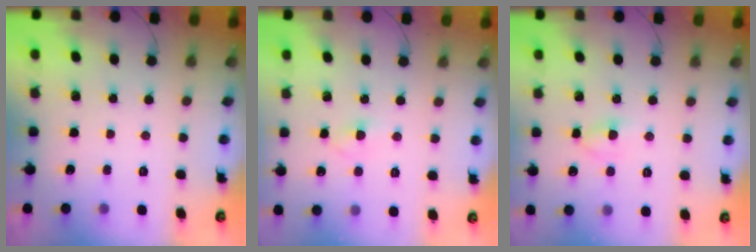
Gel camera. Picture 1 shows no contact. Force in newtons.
{"total": 2.5, "press": 2.3, "slide": 1.0}
{"total": 4.6, "press": 4.3, "slide": 1.5}